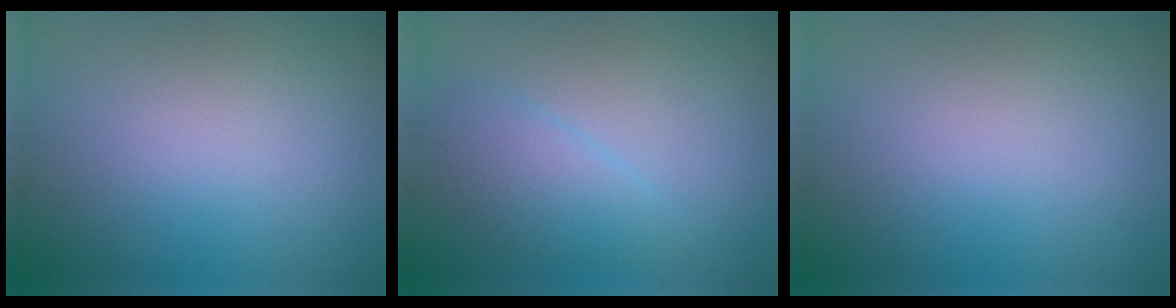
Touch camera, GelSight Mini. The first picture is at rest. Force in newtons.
{"total": 2.5, "press": 2.5, "slide": 0.2}
{"total": 0.0}